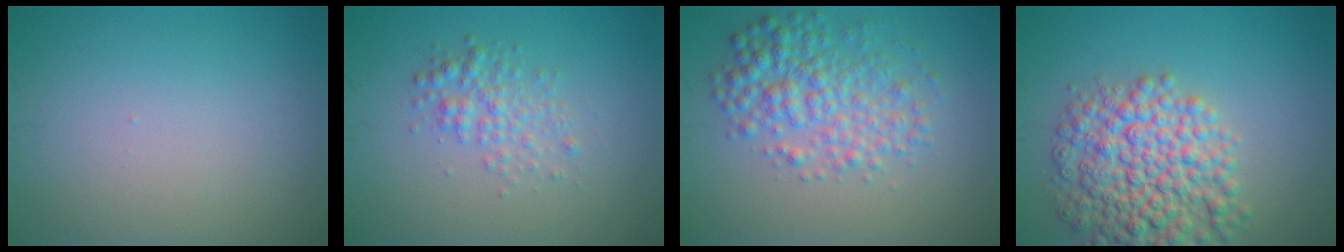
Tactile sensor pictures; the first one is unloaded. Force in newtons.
{"total": 2.5, "press": 2.5, "slide": 0.0}
{"total": 4.8, "press": 4.8, "slide": 0.0}
{"total": 8.2, "press": 8.2, "slide": 0.3}